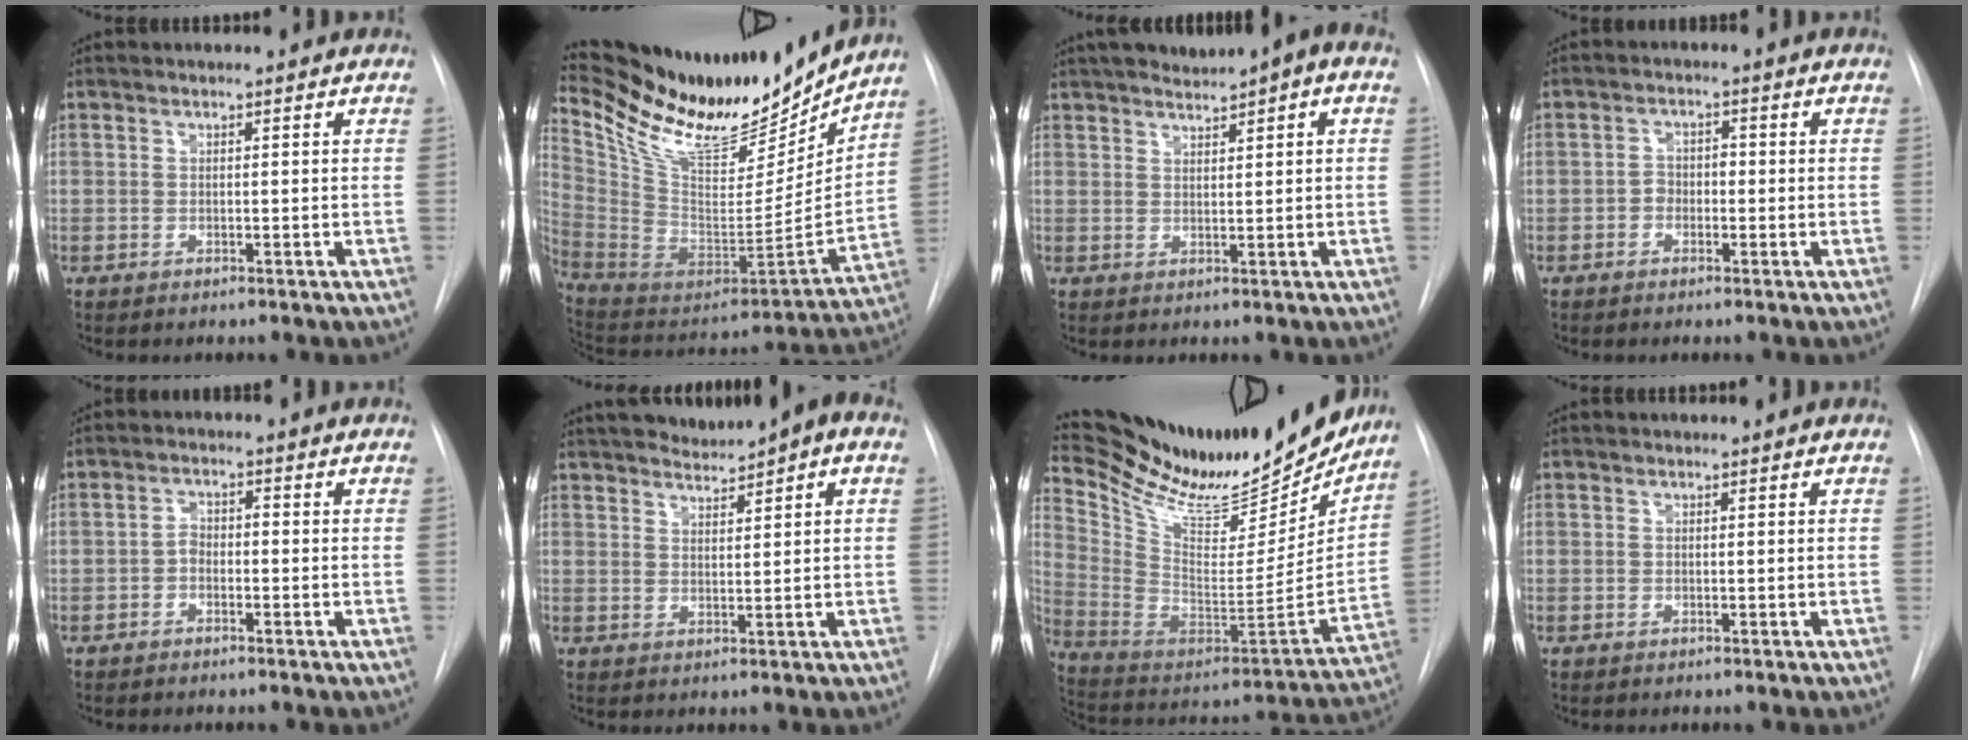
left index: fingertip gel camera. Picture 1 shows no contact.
{"total": 25.0, "force": [22.0, 5.3, 10.6], "torque": [-0.198, -0.047, 0.359]}
{"total": 9.2, "force": [6.2, 1.6, 6.6], "torque": [-0.101, 0.031, 0.086]}
{"total": 2.2, "force": [-0.8, 1.7, 1.2], "torque": [-0.015, 0.011, -0.016]}
{"total": 2.1, "force": [-0.9, 1.3, 1.3], "torque": [-0.020, 0.007, -0.019]}
{"total": 8.4, "force": [6.5, 1.4, 5.2], "torque": [-0.078, 0.020, 0.092]}
{"total": 27.5, "force": [24.0, 6.6, 11.9], "torque": [-0.202, -0.048, 0.366]}
{"total": 0.0}